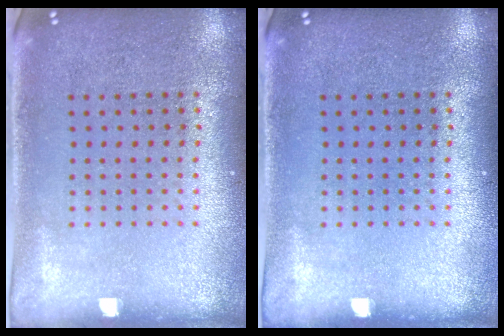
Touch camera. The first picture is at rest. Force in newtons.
{"total": 0.0}